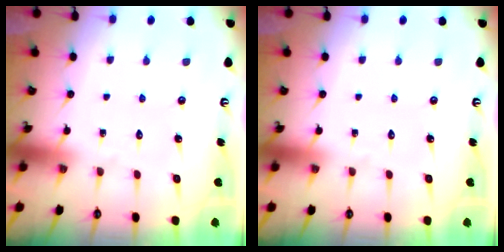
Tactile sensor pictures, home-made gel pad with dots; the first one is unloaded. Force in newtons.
{"total": 0.0}